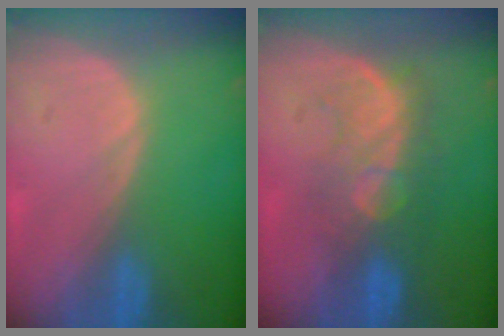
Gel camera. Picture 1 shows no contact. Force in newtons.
{"total": 8.0, "press": 7.8, "slide": 1.9}